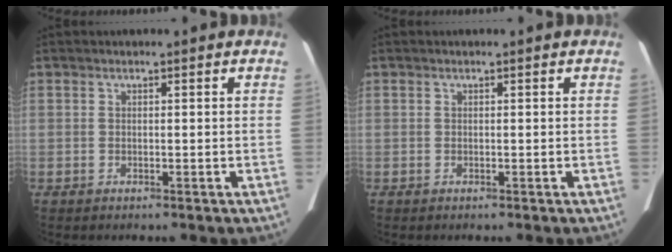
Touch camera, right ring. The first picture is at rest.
{"total": 0.0}